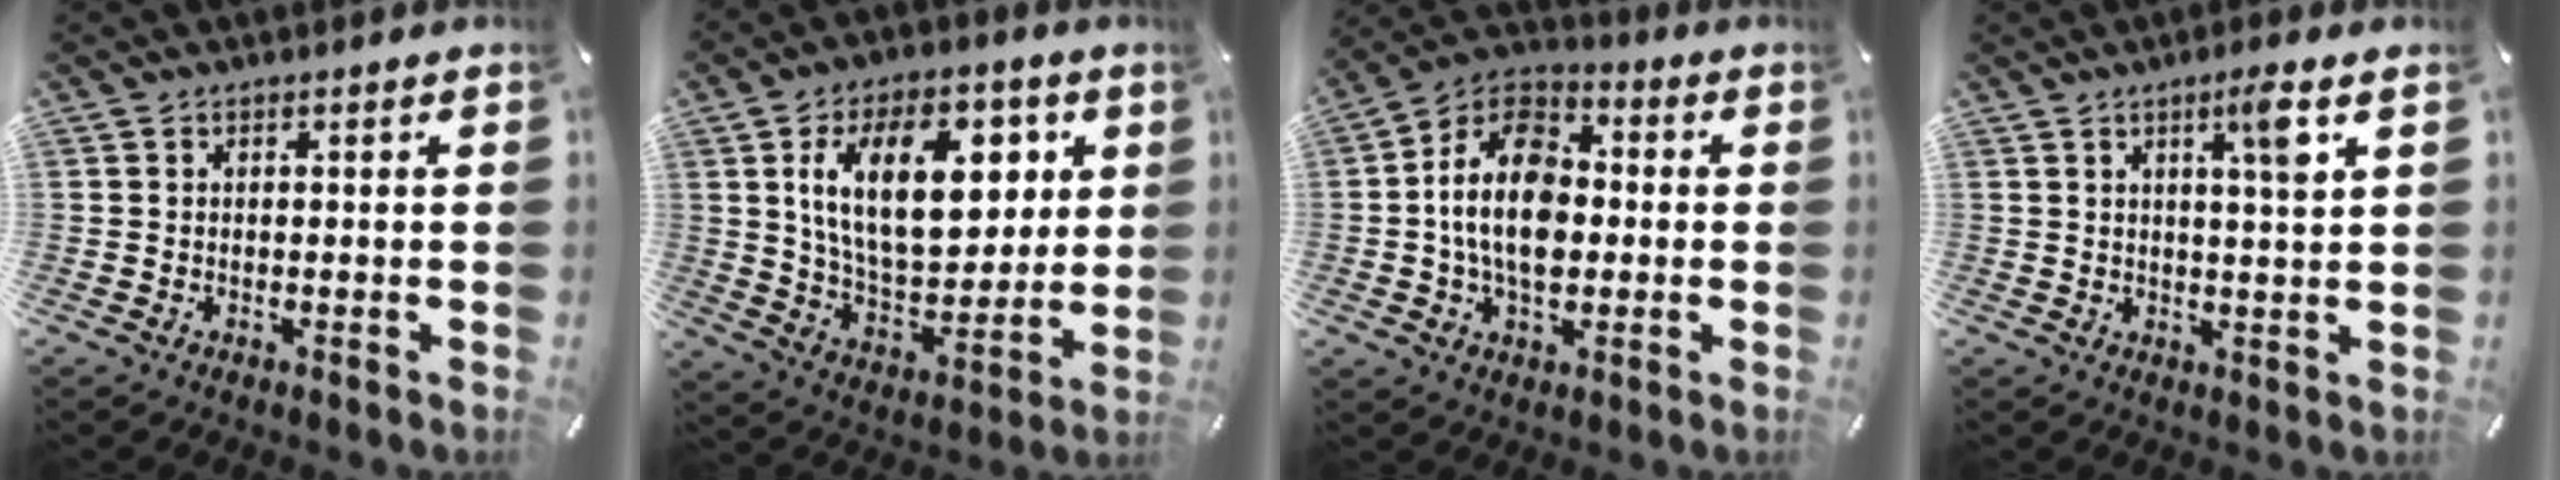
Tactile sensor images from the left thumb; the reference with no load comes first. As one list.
[{"total": 20.7, "force": [7.1, 11.9, 15.5], "torque": [-0.257, -0.005, 0.117]}, {"total": 15.4, "force": [-1.0, 10.7, 11.1], "torque": [-0.228, 0.013, -0.022]}, {"total": 6.0, "force": [3.0, 0.2, 5.1], "torque": [-0.082, -0.009, 0.042]}]